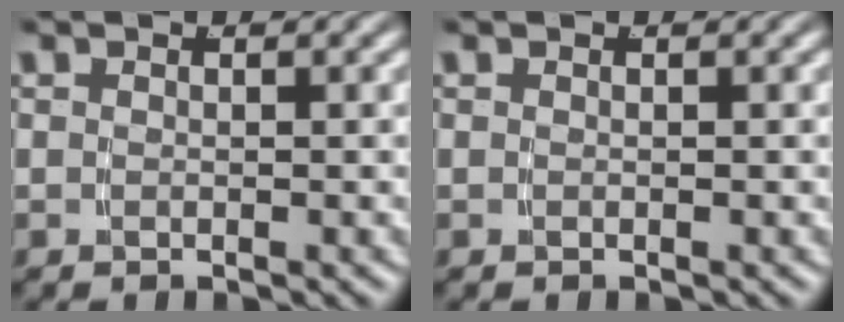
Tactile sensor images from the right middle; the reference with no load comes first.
{"total": 0.0}